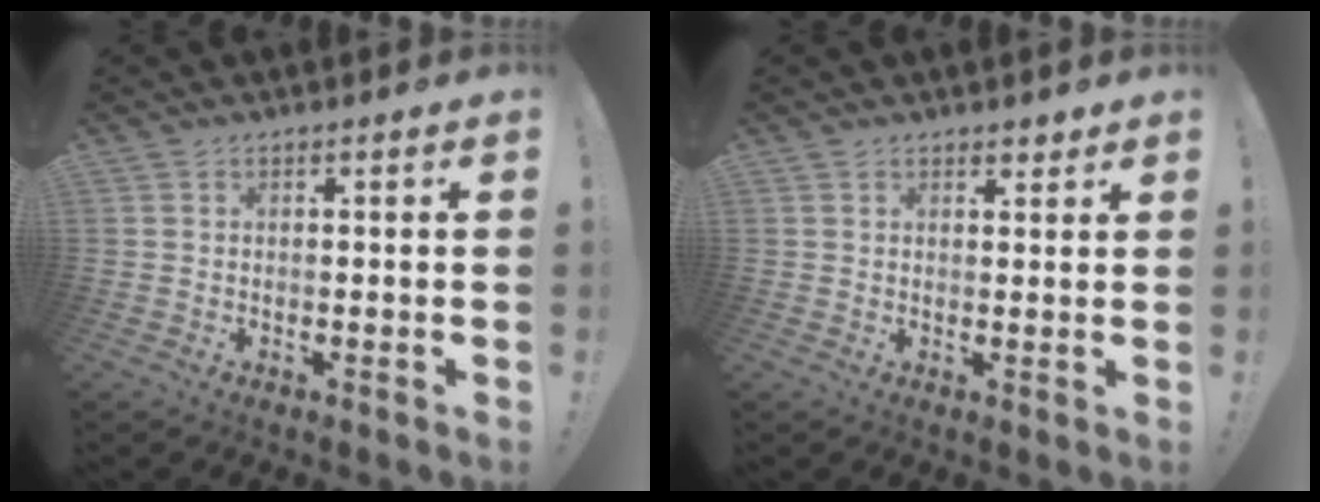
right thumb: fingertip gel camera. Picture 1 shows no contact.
{"total": 2.2, "force": [1.7, 1.2, 0.5], "torque": [0.009, -0.012, 0.030]}